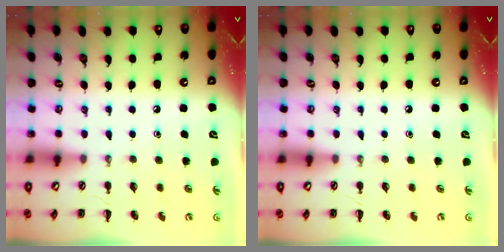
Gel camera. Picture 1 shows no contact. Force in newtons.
{"total": 0.0}